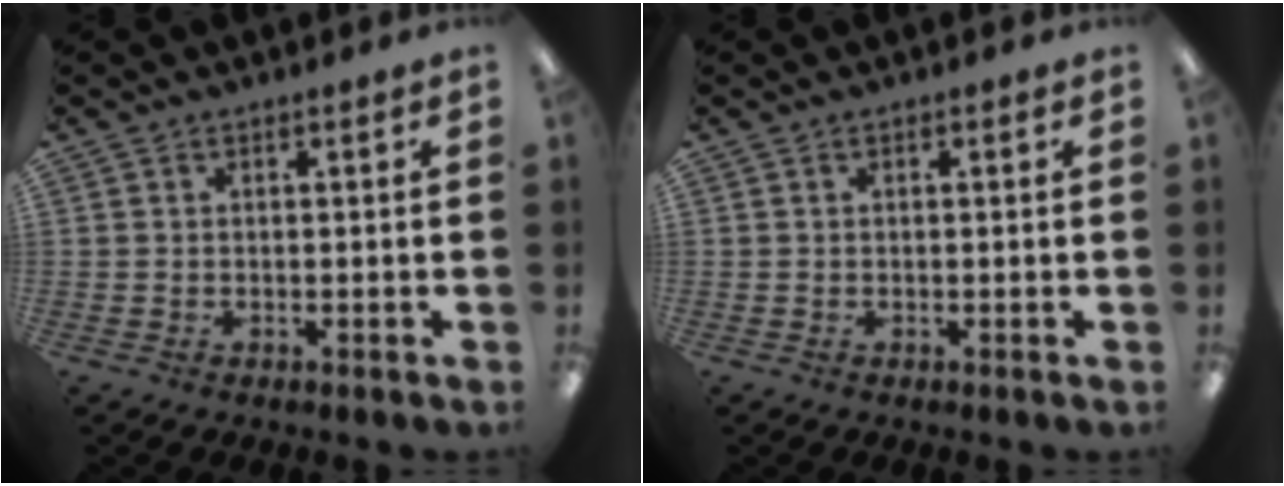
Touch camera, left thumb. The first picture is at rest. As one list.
[{"total": 0.0}]